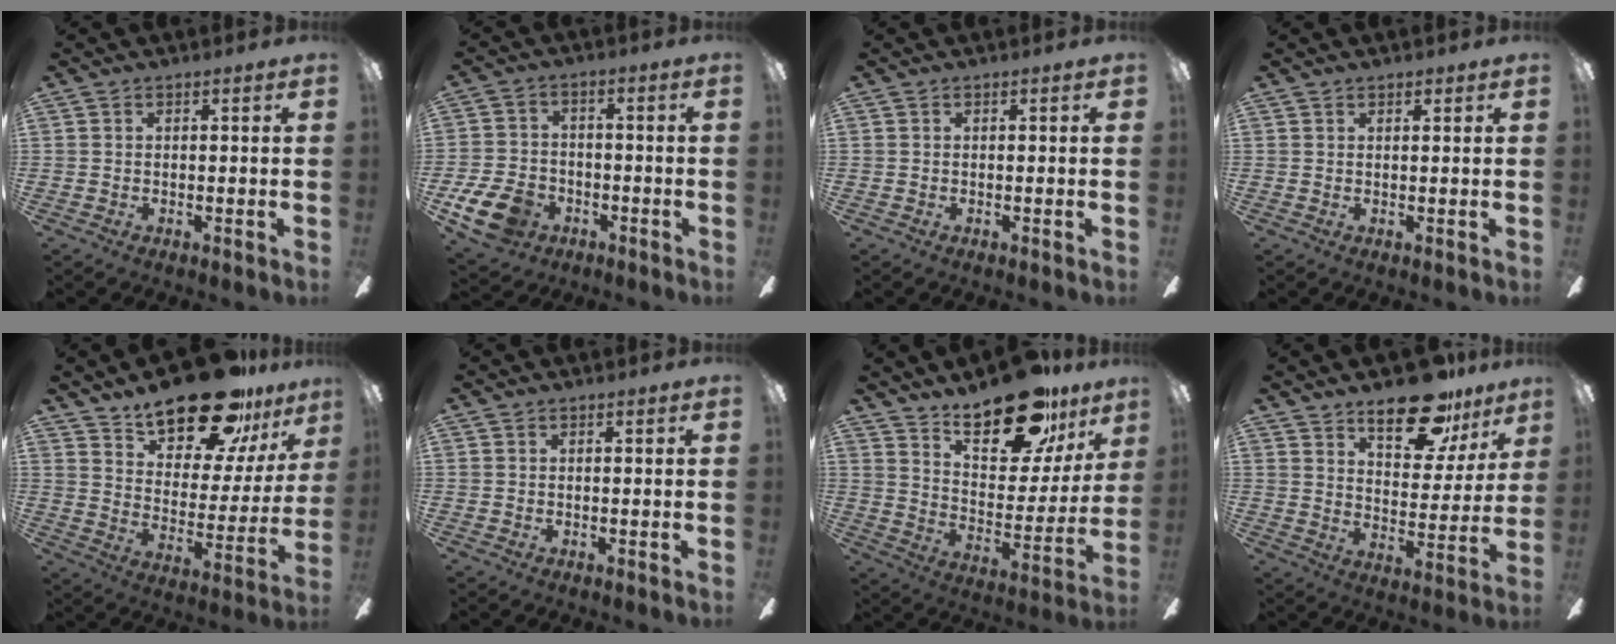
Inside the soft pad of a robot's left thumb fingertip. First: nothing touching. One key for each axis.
{"total": 10.9, "fx": -5.7, "fy": 7.2, "fz": 5.8, "tx": -0.132, "ty": 0.034, "tz": -0.103}
{"total": 0.0}
{"total": 0.8, "fx": 0.7, "fy": 0.3, "fz": 0.1, "tx": -0.003, "ty": 0.001, "tz": 0.013}
{"total": 21.4, "fx": 17.2, "fy": 7.5, "fz": 10.2, "tx": -0.165, "ty": -0.117, "tz": 0.296}
{"total": 0.0}
{"total": 21.9, "fx": 17.0, "fy": 8.0, "fz": 11.1, "tx": -0.169, "ty": -0.110, "tz": 0.288}
{"total": 16.6, "fx": 12.6, "fy": 6.8, "fz": 8.4, "tx": -0.117, "ty": -0.076, "tz": 0.216}